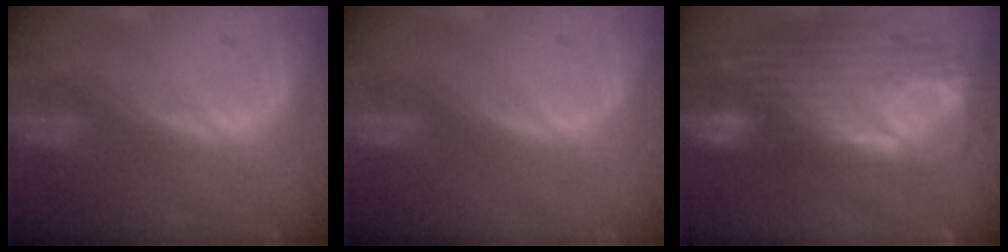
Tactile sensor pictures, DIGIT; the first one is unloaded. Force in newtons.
{"total": 0.0}
{"total": 12.7, "press": 10.7, "slide": 6.7}